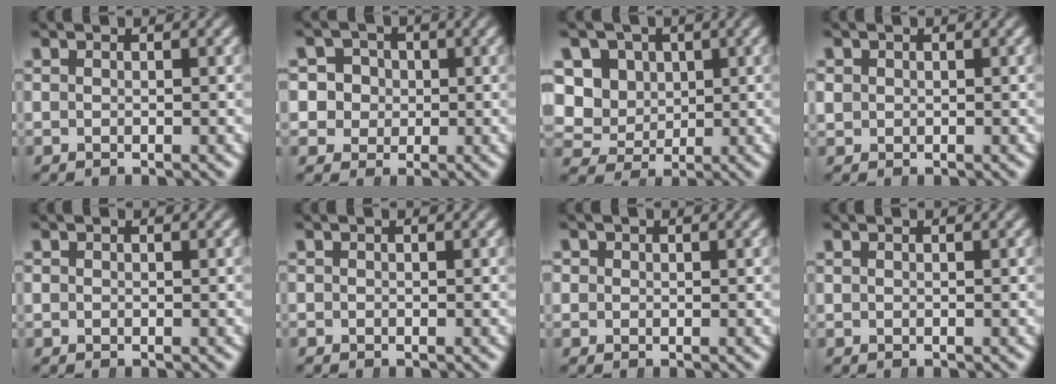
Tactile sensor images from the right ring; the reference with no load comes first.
{"total": 8.1, "force": [0.3, 7.5, 2.9], "torque": [-0.074, -0.019, 0.005]}
{"total": 12.5, "force": [1.3, 11.7, 4.4], "torque": [-0.133, -0.029, 0.015]}
{"total": 1.4, "force": [0.3, 1.4, 0.3], "torque": [-0.009, -0.003, 0.010]}
{"total": 1.0, "force": [-0.1, 0.9, 0.0], "torque": [-0.004, -0.003, -0.003]}
{"total": 0.7, "force": [-0.4, 0.6, 0.0], "torque": [-0.006, -0.005, -0.009]}
{"total": 1.3, "force": [0.2, 1.2, 0.2], "torque": [-0.005, -0.006, 0.005]}
{"total": 0.0}